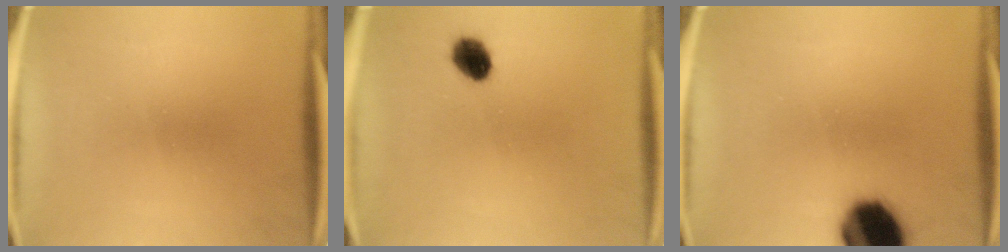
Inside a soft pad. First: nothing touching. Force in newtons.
{"total": 5.3}
{"total": 18.4}